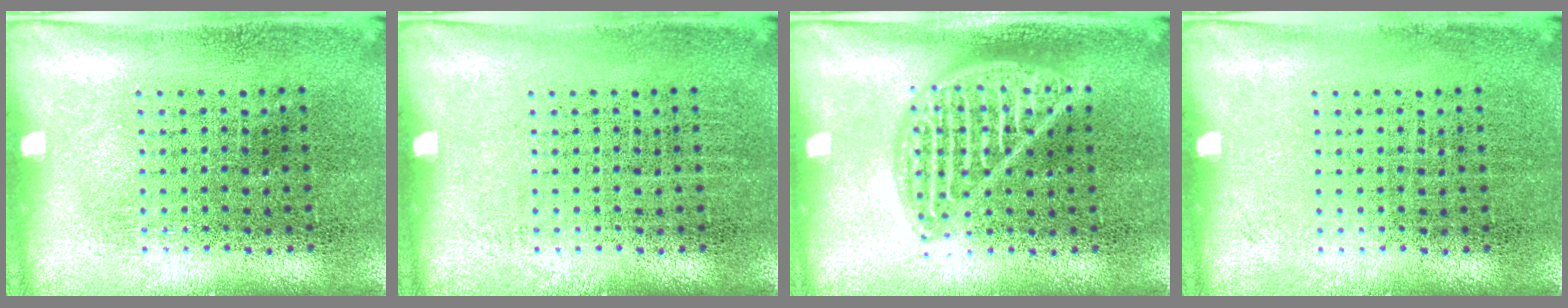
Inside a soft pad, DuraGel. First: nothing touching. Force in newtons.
{"total": 0.0}
{"total": 2.3, "press": 2.2, "slide": 0.3}
{"total": 0.0}